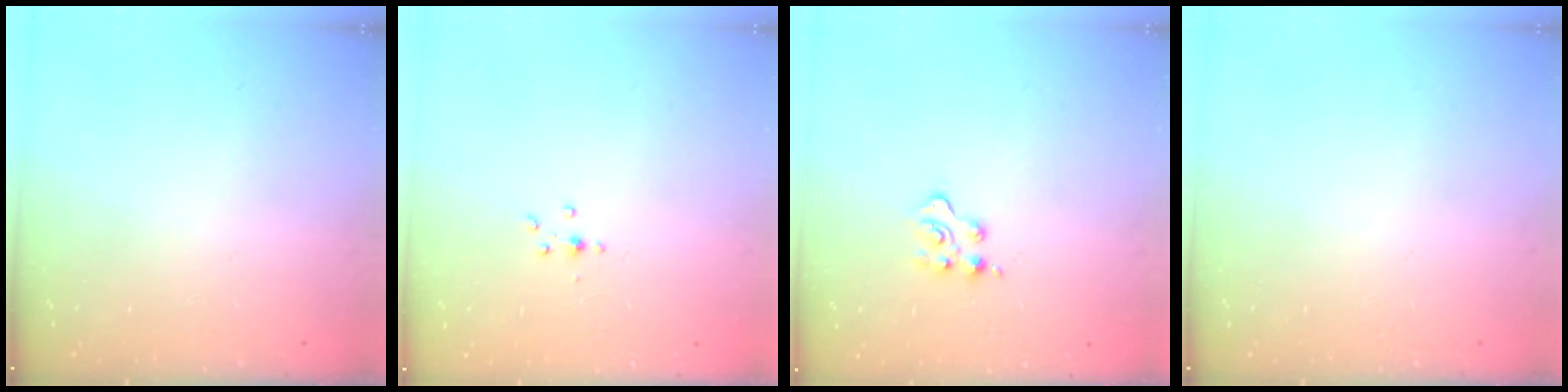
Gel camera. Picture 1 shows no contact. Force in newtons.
{"total": 4.3, "press": 4.0, "slide": 1.7}
{"total": 3.9, "press": 3.9, "slide": 0.5}
{"total": 0.0}